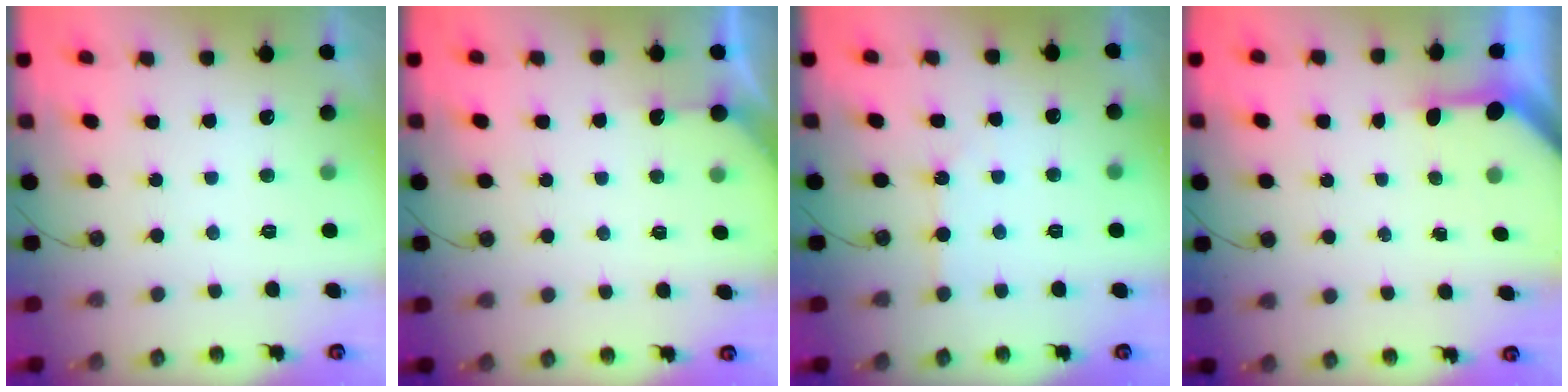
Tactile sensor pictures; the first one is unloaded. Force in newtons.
{"total": 2.3, "press": 2.3, "slide": 0.3}
{"total": 2.3, "press": 2.3, "slide": 0.4}
{"total": 3.2, "press": 3.2, "slide": 0.2}